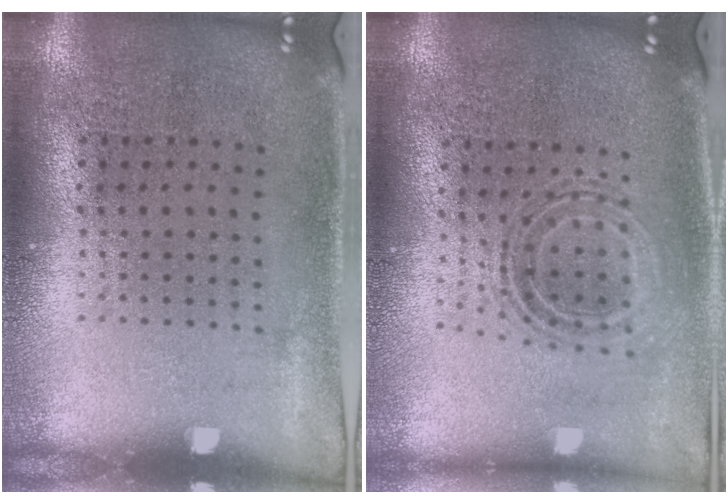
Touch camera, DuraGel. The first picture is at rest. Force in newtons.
{"total": 0.8, "press": 0.8, "slide": 0.4}